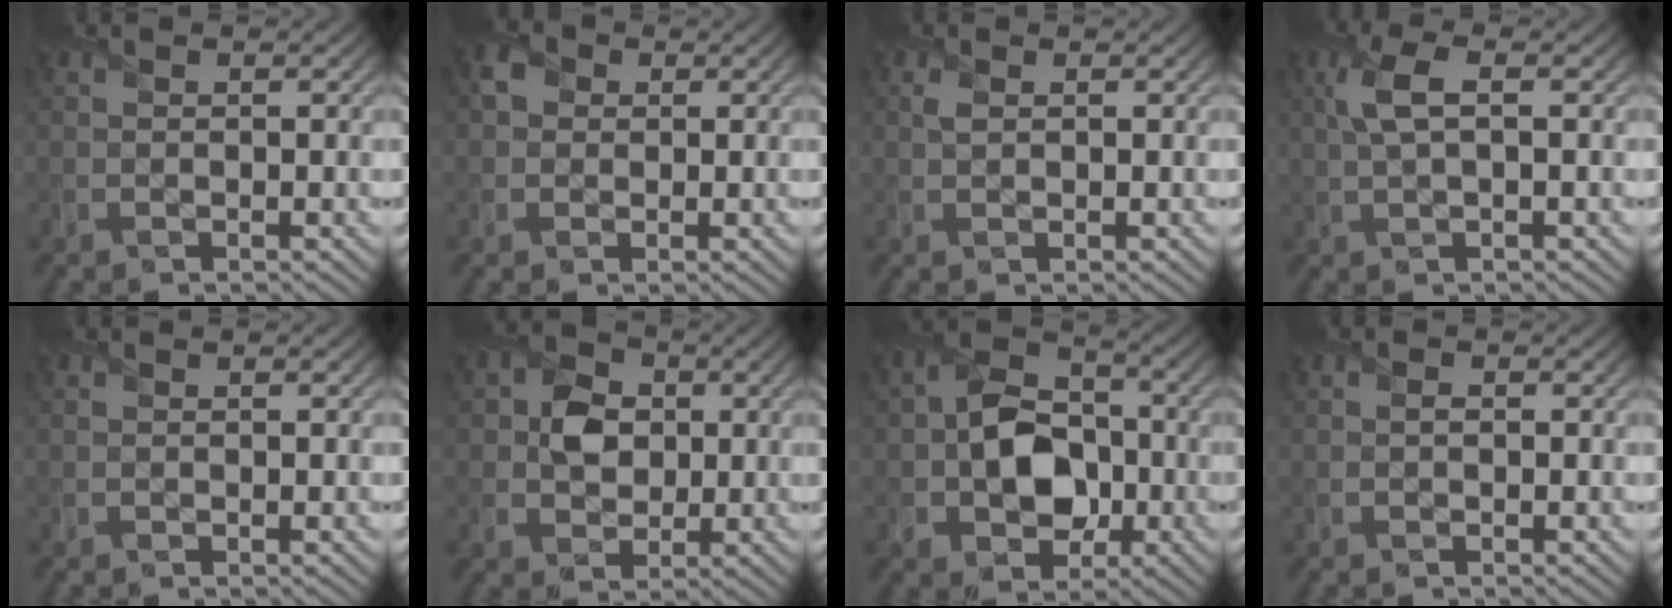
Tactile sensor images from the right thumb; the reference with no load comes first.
{"total": 2.6, "force": [0.3, 2.4, 0.9], "torque": [-0.020, 0.003, -0.004]}
{"total": 1.1, "force": [0.5, 0.7, 0.8], "torque": [-0.023, 0.002, 0.007]}
{"total": 4.3, "force": [0.9, 1.5, 3.9], "torque": [-0.098, 0.013, 0.014]}
{"total": 0.5, "force": [-0.1, 0.5, 0.2], "torque": [-0.001, -0.004, -0.003]}
{"total": 5.6, "force": [0.5, 4.7, 2.9], "torque": [-0.059, 0.006, -0.004]}
{"total": 9.6, "force": [-1.6, 7.2, 6.2], "torque": [-0.112, 0.002, -0.043]}
{"total": 0.7, "force": [-0.1, 0.6, 0.4], "torque": [-0.004, 0.000, -0.006]}